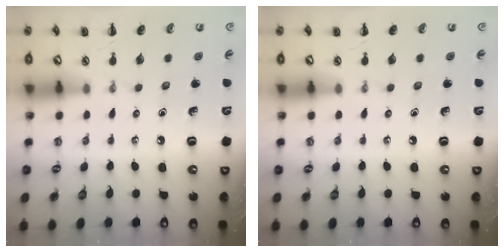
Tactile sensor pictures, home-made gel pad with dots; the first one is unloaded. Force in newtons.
{"total": 0.0}